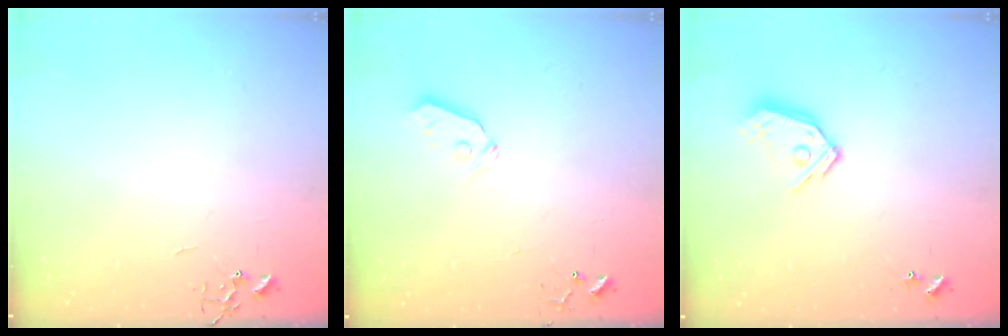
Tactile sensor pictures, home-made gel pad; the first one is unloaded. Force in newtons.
{"total": 4.9, "press": 4.8, "slide": 0.8}
{"total": 11.0, "press": 10.9, "slide": 1.2}